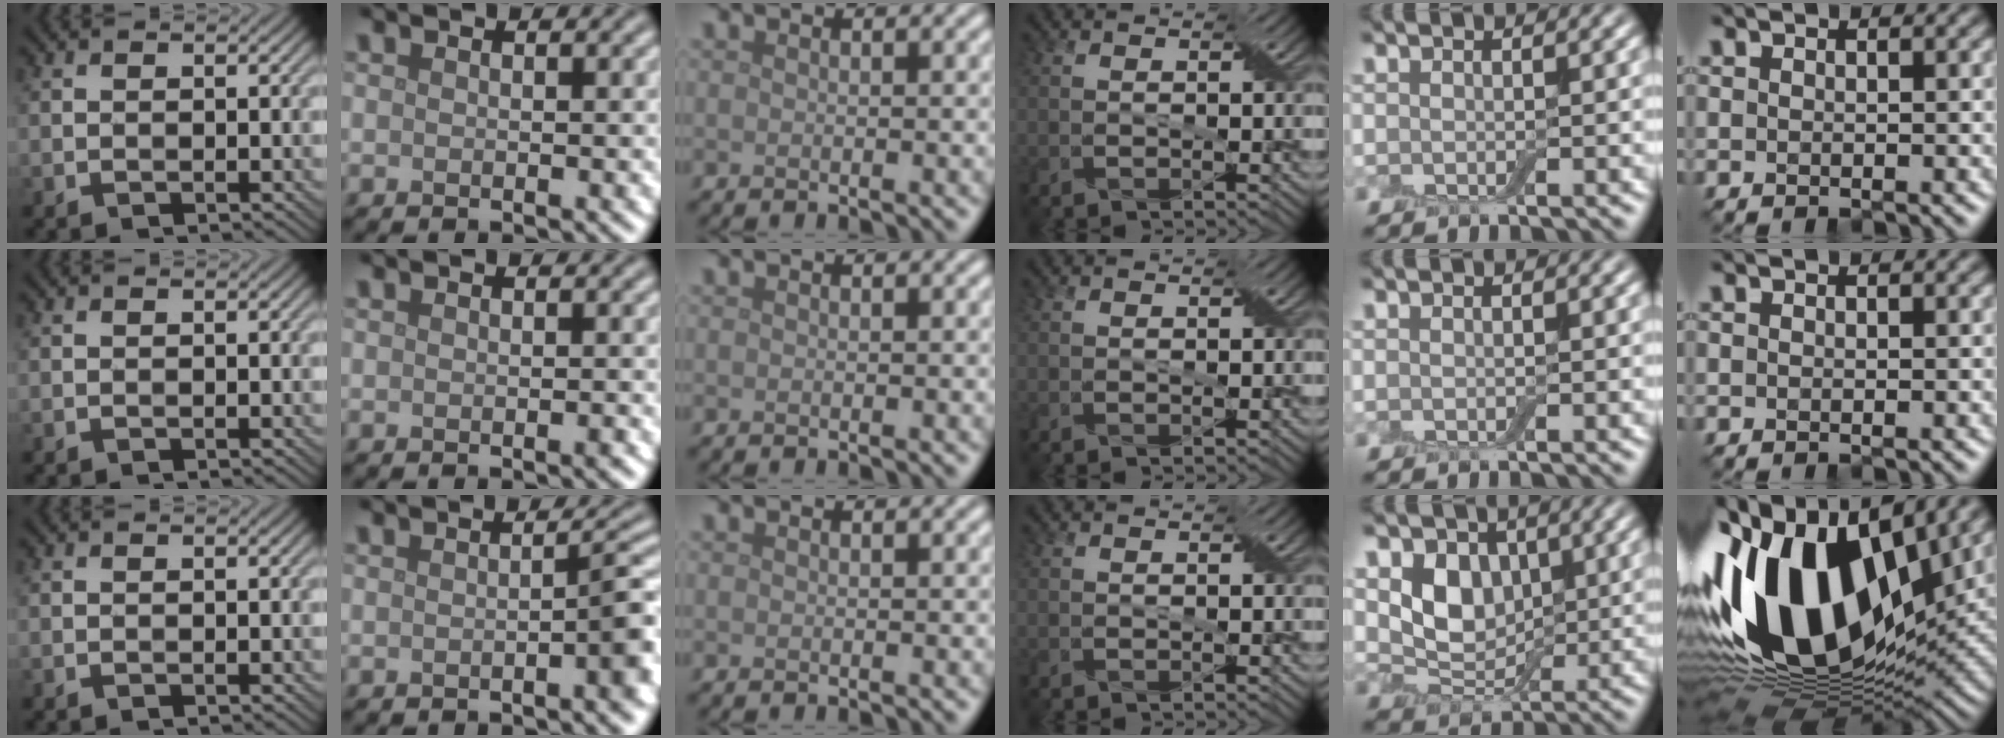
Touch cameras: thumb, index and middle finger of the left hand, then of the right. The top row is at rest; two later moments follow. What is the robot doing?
{"motion": "extract", "object": "drawer"}